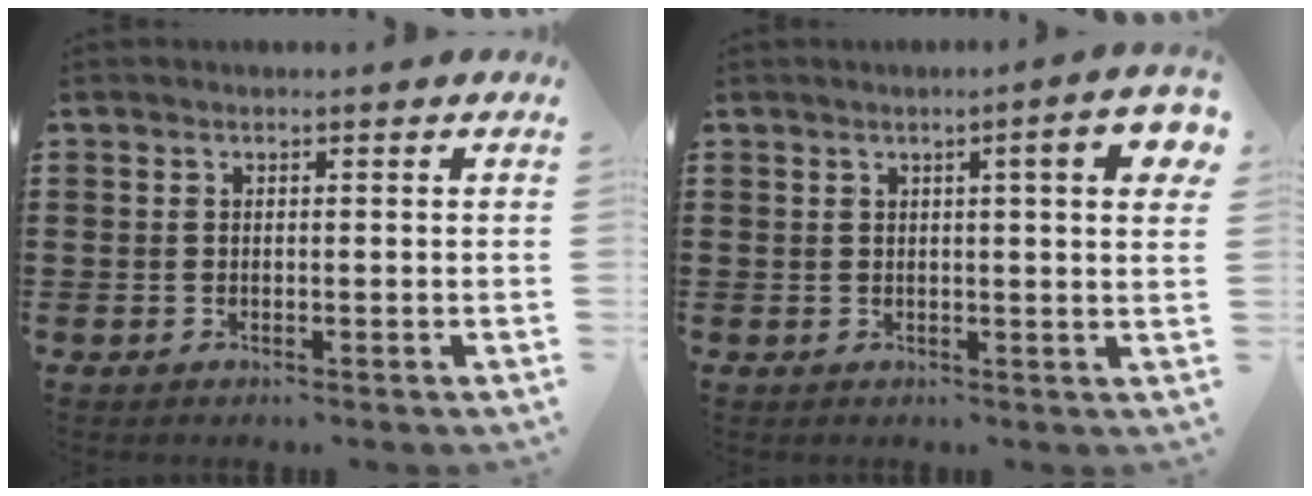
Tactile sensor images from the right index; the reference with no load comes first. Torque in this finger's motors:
{"motor_torque": [0.45, 0.20, 0.18, 0.07]}